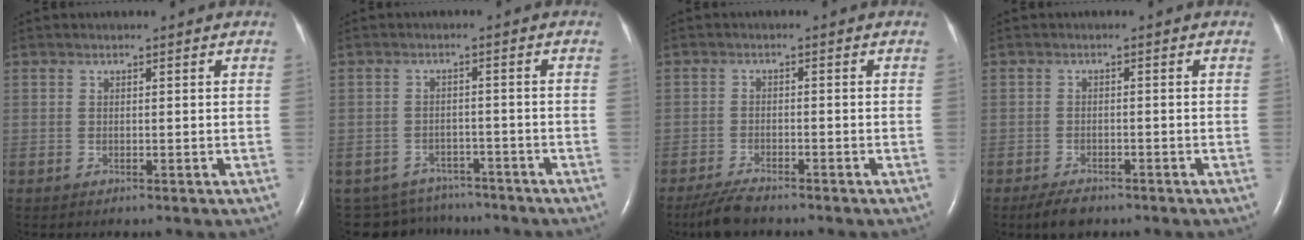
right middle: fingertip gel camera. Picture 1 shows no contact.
{"total": 9.0, "force": [-8.2, 3.6, 0.1], "torque": [-0.011, 0.016, -0.106]}
{"total": 4.3, "force": [-3.7, 0.7, 2.1], "torque": [-0.048, -0.013, -0.067]}
{"total": 3.4, "force": [-2.6, 1.3, 1.8], "torque": [-0.039, -0.005, -0.039]}